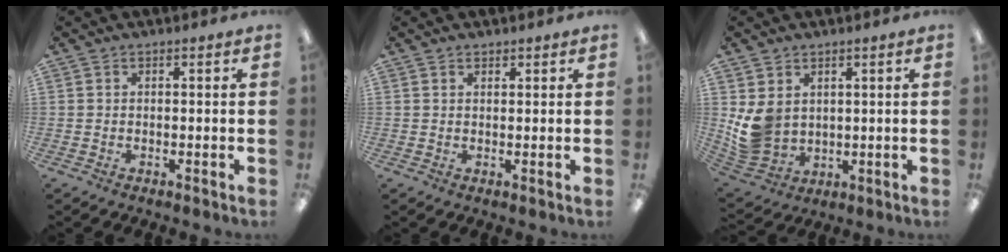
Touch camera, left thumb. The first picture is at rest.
{"total": 1.1, "force": [0.9, 0.4, 0.1], "torque": [-0.002, 0.000, 0.018]}
{"total": 8.6, "force": [2.1, 7.1, 4.4], "torque": [-0.115, -0.008, 0.044]}